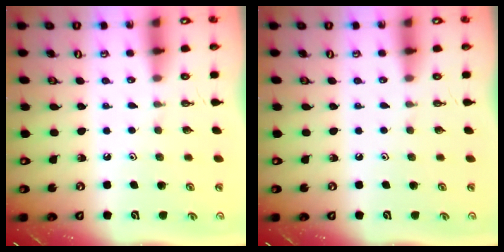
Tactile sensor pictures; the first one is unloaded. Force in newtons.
{"total": 0.0}